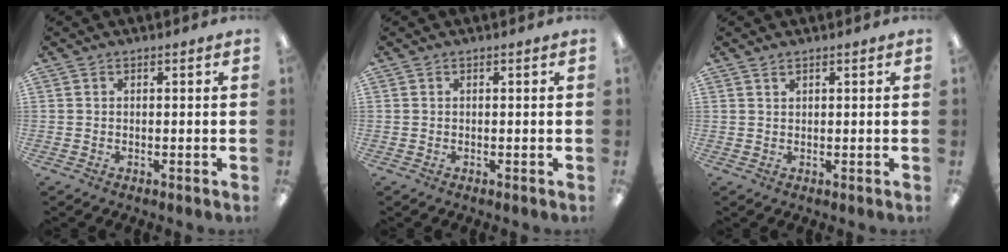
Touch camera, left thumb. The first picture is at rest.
{"total": 0.0}
{"total": 1.0, "force": [0.9, 0.3, 0.3], "torque": [-0.008, 0.000, 0.016]}